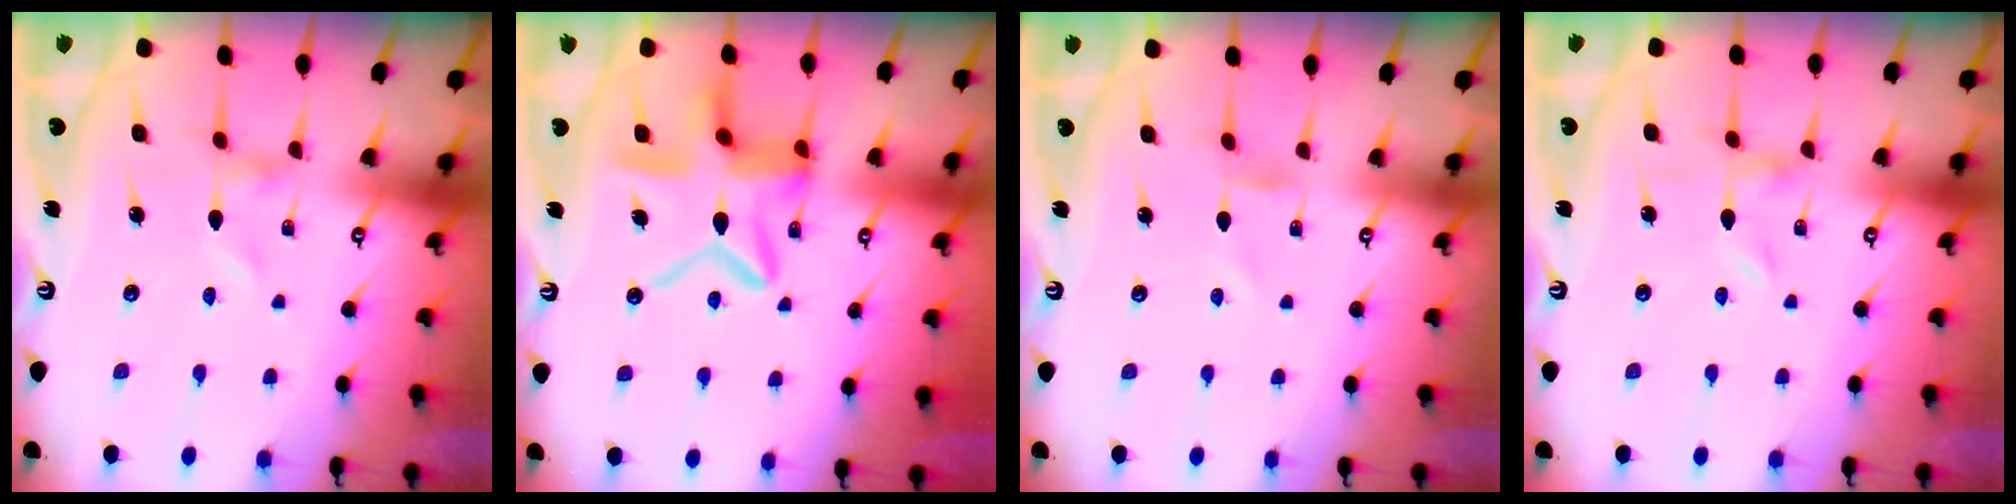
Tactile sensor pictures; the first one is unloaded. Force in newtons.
{"total": 15.3, "press": 15.2, "slide": 1.5}
{"total": 0.8, "press": 0.8, "slide": 0.2}
{"total": 0.0}